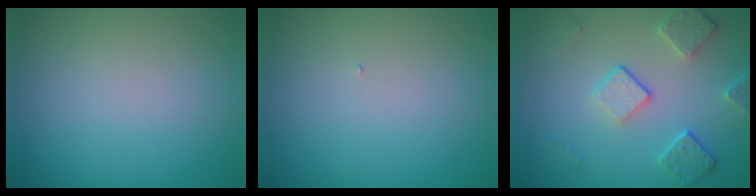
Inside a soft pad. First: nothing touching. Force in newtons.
{"total": 0.0}
{"total": 4.1, "press": 3.2, "slide": 2.7}